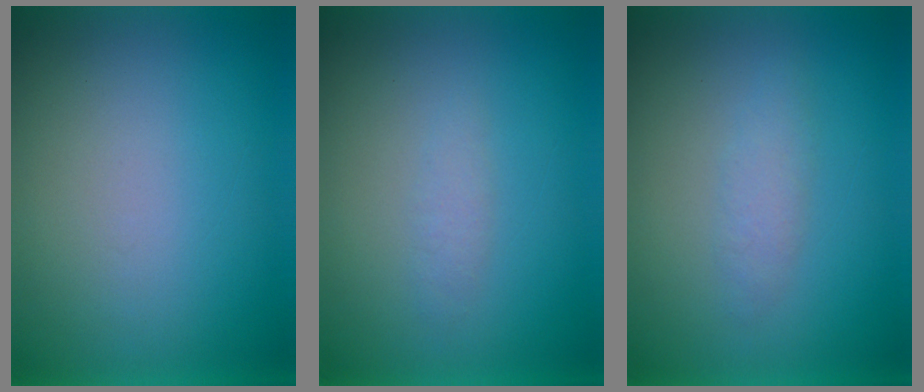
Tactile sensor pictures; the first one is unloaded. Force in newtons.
{"total": 1.3}
{"total": 1.9}